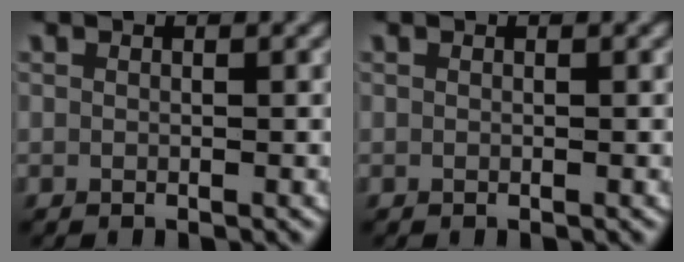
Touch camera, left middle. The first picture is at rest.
{"total": 0.0}